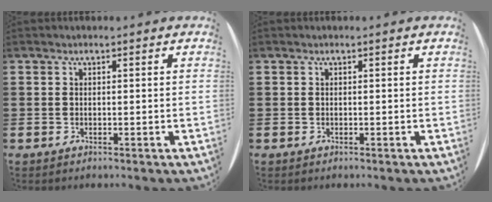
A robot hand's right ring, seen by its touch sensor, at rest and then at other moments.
{"total": 0.0}